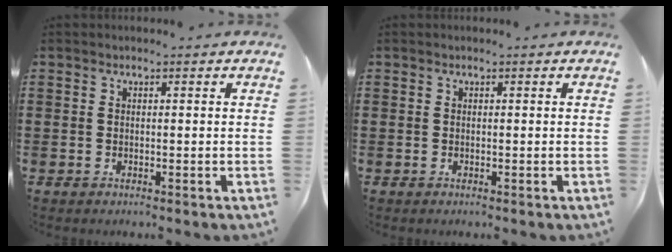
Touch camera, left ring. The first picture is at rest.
{"total": 0.0}